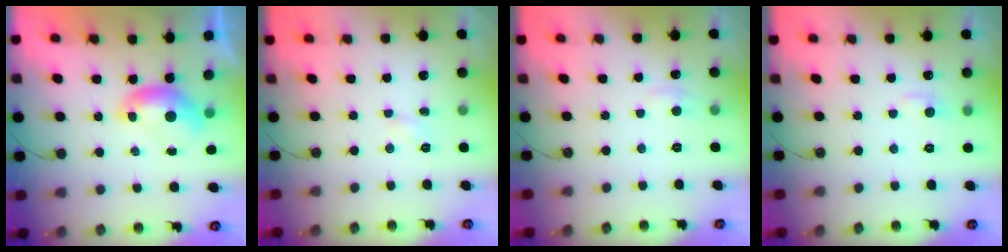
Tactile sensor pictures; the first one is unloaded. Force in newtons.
{"total": 2.4, "press": 2.3, "slide": 0.4}
{"total": 2.9, "press": 2.9, "slide": 0.5}
{"total": 1.9, "press": 1.8, "slide": 0.6}